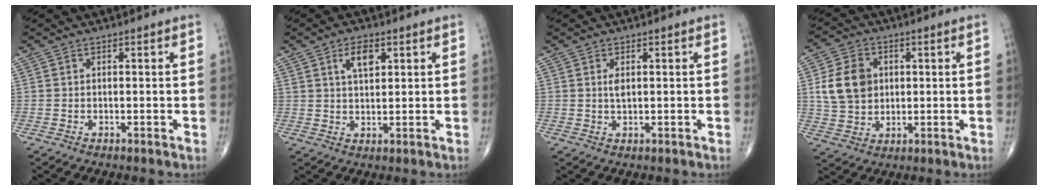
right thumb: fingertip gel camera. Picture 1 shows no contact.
{"total": 5.0, "force": [2.2, 2.6, 3.7], "torque": [-0.052, -0.008, 0.039]}
{"total": 1.8, "force": [0.4, 0.8, 1.5], "torque": [-0.025, -0.002, 0.010]}
{"total": 10.2, "force": [1.7, 8.1, 6.0], "torque": [-0.092, 0.001, 0.035]}